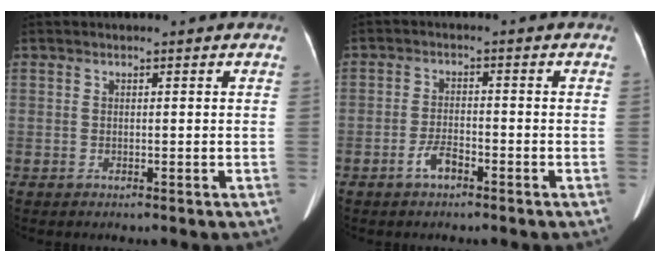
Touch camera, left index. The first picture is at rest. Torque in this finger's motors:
{"motor_torque": [0.58, 0.52, 0.08, 0.04]}